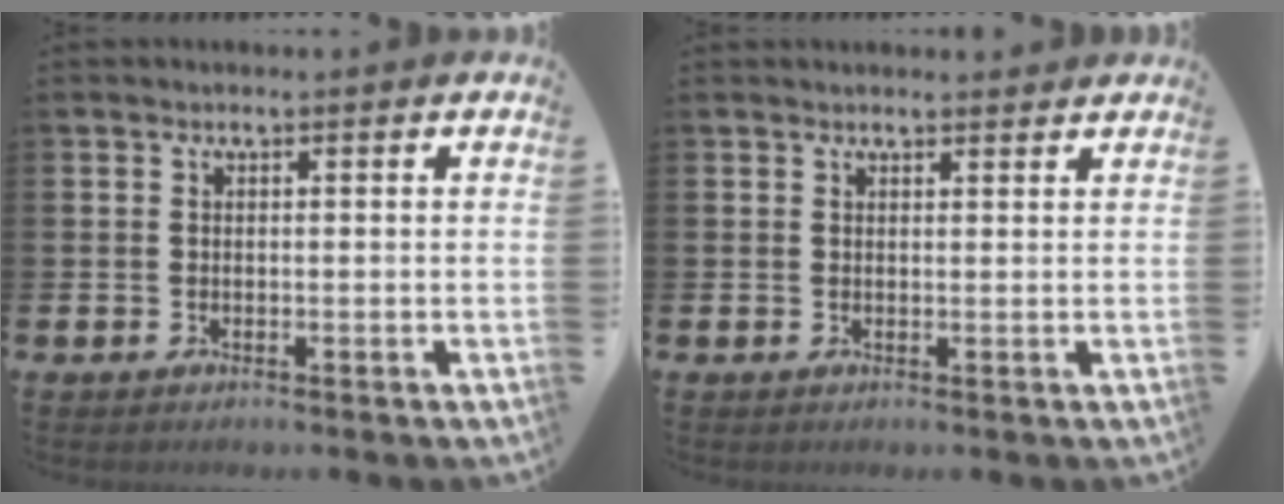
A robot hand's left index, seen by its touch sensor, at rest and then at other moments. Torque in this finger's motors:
{"motor_torque": [0.78, -1.36, 0.10, 0.09]}